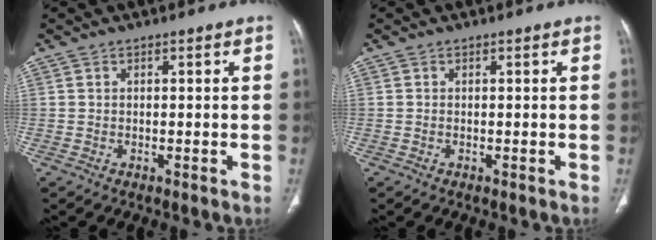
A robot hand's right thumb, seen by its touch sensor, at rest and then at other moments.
{"total": 0.0}